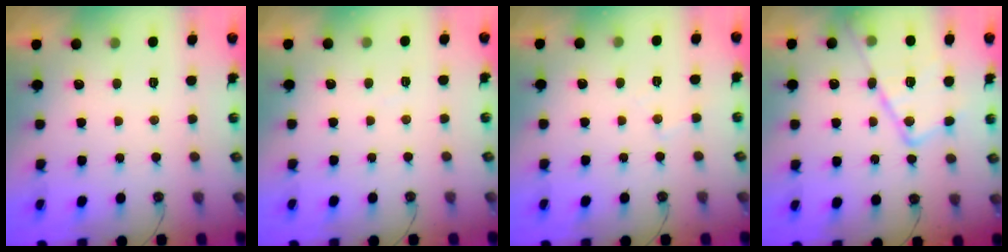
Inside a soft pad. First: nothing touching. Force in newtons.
{"total": 3.4, "press": 3.4, "slide": 0.5}
{"total": 4.2, "press": 4.2, "slide": 0.8}
{"total": 19.6, "press": 19.5, "slide": 1.4}